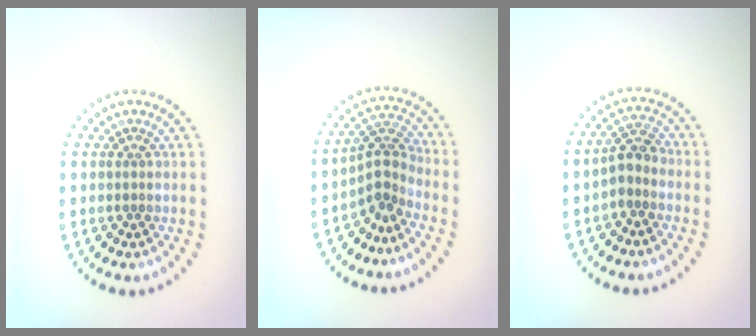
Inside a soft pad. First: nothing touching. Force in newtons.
{"total": 2.9, "press": 1.9, "slide": 2.1}
{"total": 2.4, "press": 2.0, "slide": 1.2}